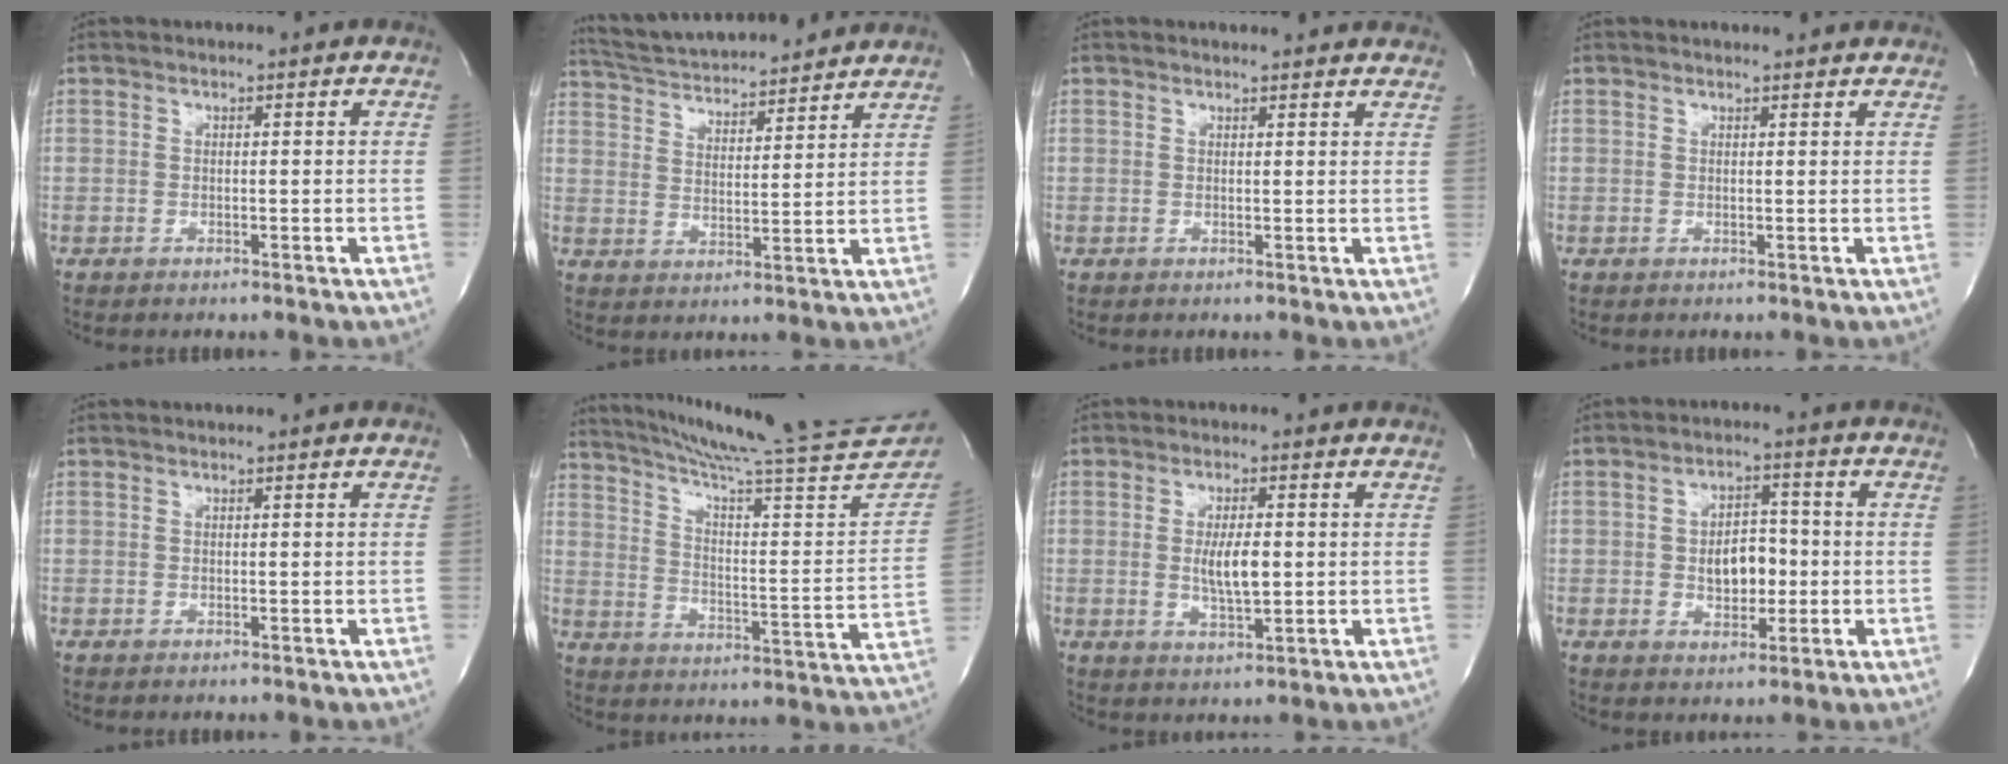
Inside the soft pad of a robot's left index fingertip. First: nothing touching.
{"total": 16.6, "force": [15.4, 2.3, 5.6], "torque": [-0.098, 0.029, 0.239]}
{"total": 7.0, "force": [6.6, 1.3, 1.7], "torque": [-0.017, 0.000, 0.058]}
{"total": 3.9, "force": [3.8, 0.6, 0.8], "torque": [-0.016, 0.003, 0.033]}
{"total": 0.0}
{"total": 28.4, "force": [25.4, -0.1, 12.6], "torque": [-0.201, -0.098, 0.330]}
{"total": 4.7, "force": [-0.3, 1.2, 4.5], "torque": [-0.086, -0.012, -0.002]}
{"total": 5.8, "force": [-1.0, 3.5, 4.5], "torque": [-0.075, 0.002, -0.013]}